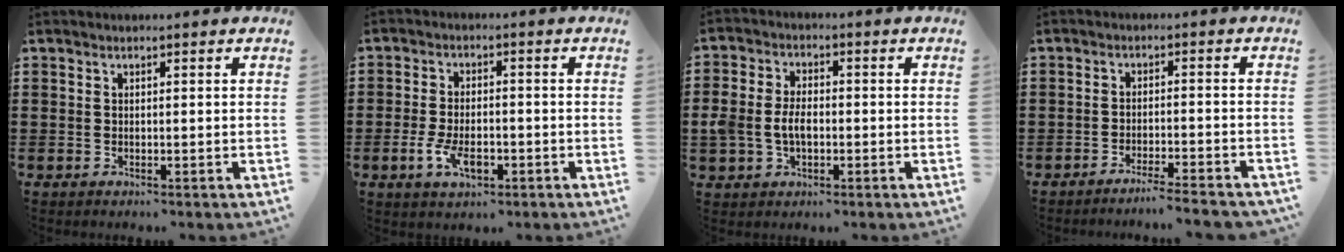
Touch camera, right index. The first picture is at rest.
{"total": 5.3, "force": [-1.9, 2.7, 4.0], "torque": [-0.088, 0.002, -0.038]}
{"total": 5.1, "force": [-0.8, 3.5, 3.6], "torque": [-0.089, 0.001, -0.018]}
{"total": 3.2, "force": [-3.0, -0.4, 1.0], "torque": [-0.018, -0.002, -0.061]}